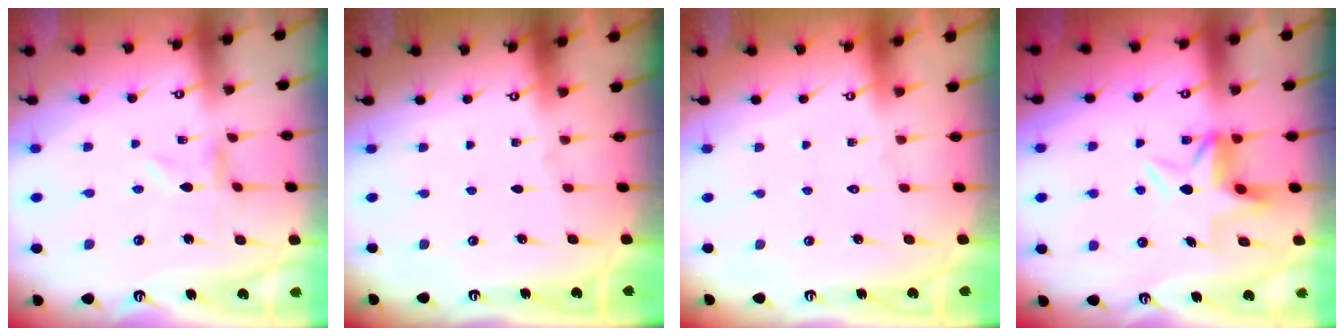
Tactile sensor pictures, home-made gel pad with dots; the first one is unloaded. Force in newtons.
{"total": 0.0}
{"total": 1.7, "press": 1.7, "slide": 0.1}
{"total": 6.4, "press": 6.4, "slide": 0.4}